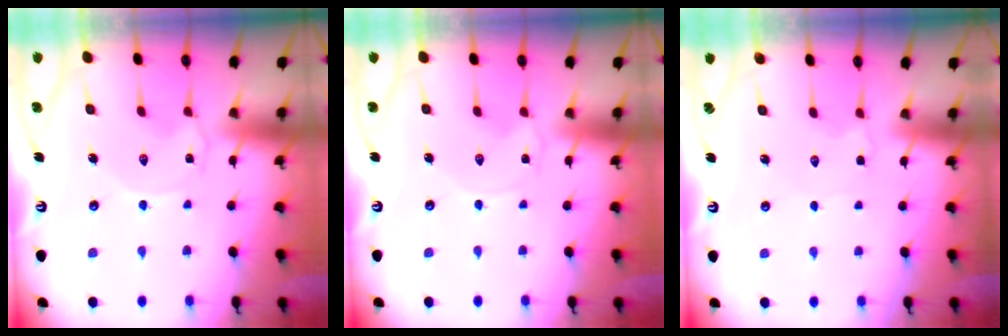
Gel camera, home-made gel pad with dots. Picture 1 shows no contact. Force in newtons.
{"total": 0.0}
{"total": 2.1, "press": 2.1, "slide": 0.2}